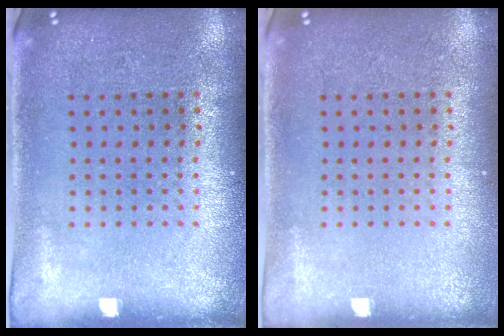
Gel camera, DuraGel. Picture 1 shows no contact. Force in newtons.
{"total": 0.0}